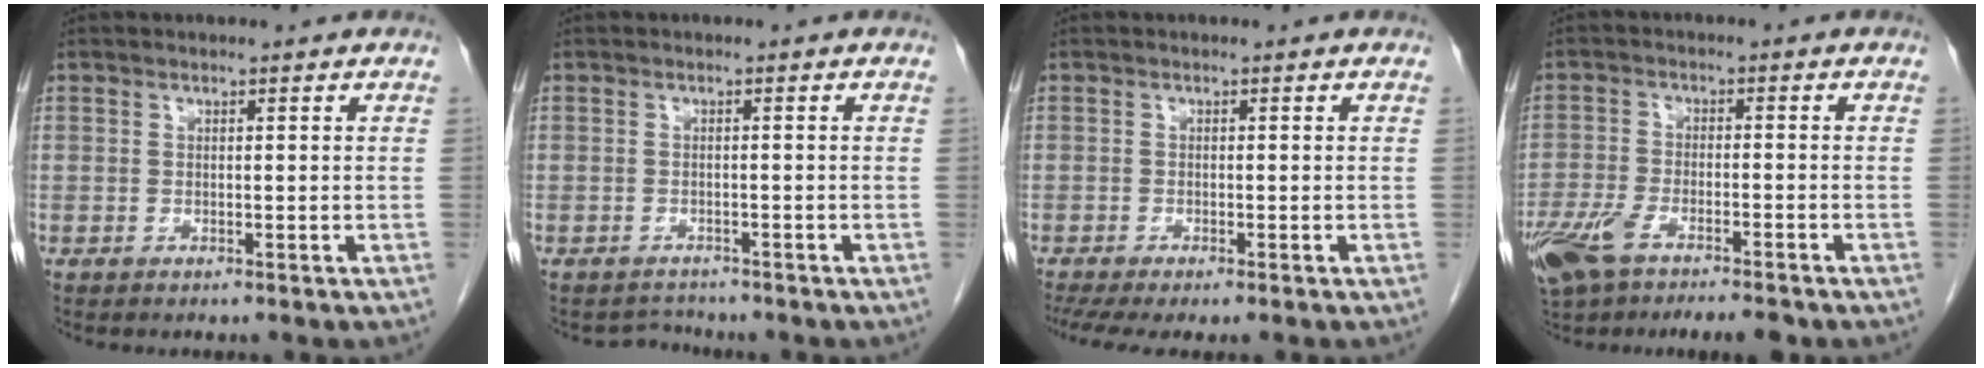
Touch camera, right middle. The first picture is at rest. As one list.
[{"total": 1.7, "force": [-1.6, 0.4, -0.6], "torque": [0.008, -0.007, -0.023]}, {"total": 5.9, "force": [-4.6, 1.0, 3.6], "torque": [-0.057, -0.010, -0.075]}, {"total": 12.2, "force": [-8.7, 3.7, 7.8], "torque": [-0.156, -0.010, -0.142]}]